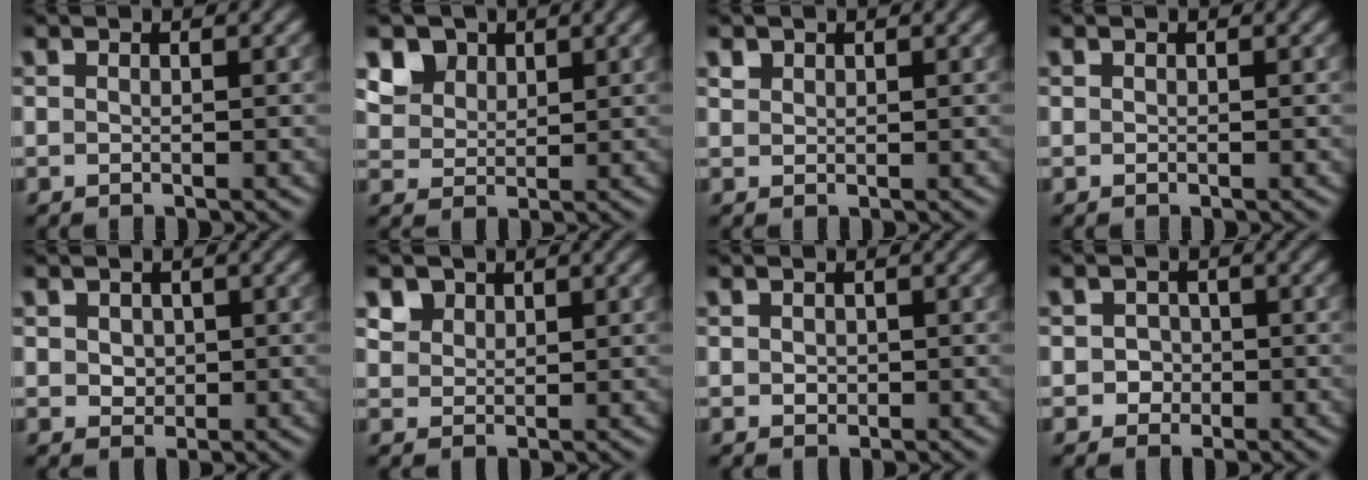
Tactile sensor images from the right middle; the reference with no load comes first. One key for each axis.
{"total": 5.2, "fx": 3.1, "fy": 3.7, "fz": 2.0, "tx": -0.066, "ty": -0.004, "tz": 0.066}
{"total": 0.9, "fx": 0.6, "fy": 0.5, "fz": 0.1, "tx": -0.003, "ty": 0.000, "tz": 0.014}
{"total": 0.0}
{"total": 1.6, "fx": 0.3, "fy": 1.4, "fz": 0.8, "tx": -0.013, "ty": 0.000, "tz": 0.008}
{"total": 2.9, "fx": 1.8, "fy": 2.1, "fz": 1.0, "tx": -0.032, "ty": -0.002, "tz": 0.041}
{"total": 0.8, "fx": 0.1, "fy": 0.8, "fz": 0.4, "tx": -0.007, "ty": -0.003, "tz": 0.001}
{"total": 1.6, "fx": -0.3, "fy": 1.6, "fz": 0.3, "tx": 0.018, "ty": 0.000, "tz": -0.008}